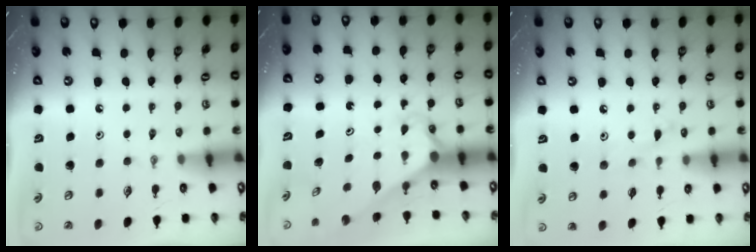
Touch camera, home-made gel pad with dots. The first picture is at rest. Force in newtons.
{"total": 2.7, "press": 2.7, "slide": 0.2}
{"total": 7.0, "press": 7.0, "slide": 0.3}